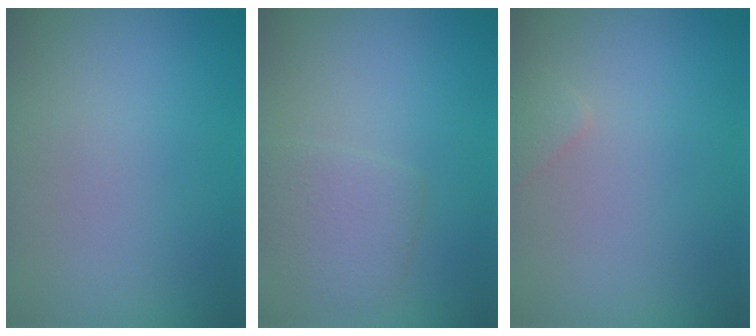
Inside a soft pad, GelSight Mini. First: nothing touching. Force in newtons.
{"total": 2.6, "press": 2.6, "slide": 0.1}
{"total": 0.9, "press": 0.9, "slide": 0.1}